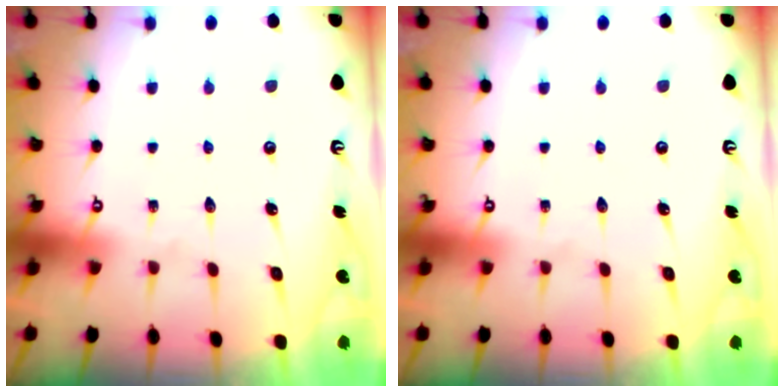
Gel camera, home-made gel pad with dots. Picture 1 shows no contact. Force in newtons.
{"total": 0.0}